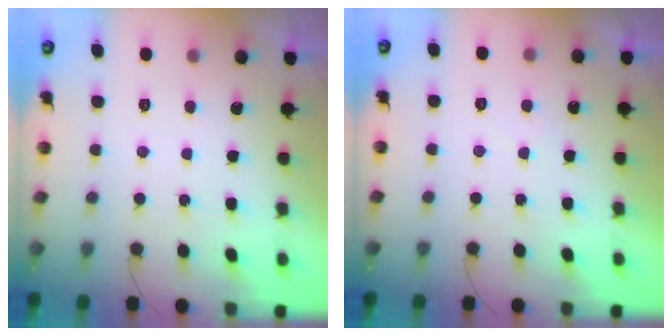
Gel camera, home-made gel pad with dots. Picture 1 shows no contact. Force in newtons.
{"total": 3.7, "press": 3.7, "slide": 0.1}